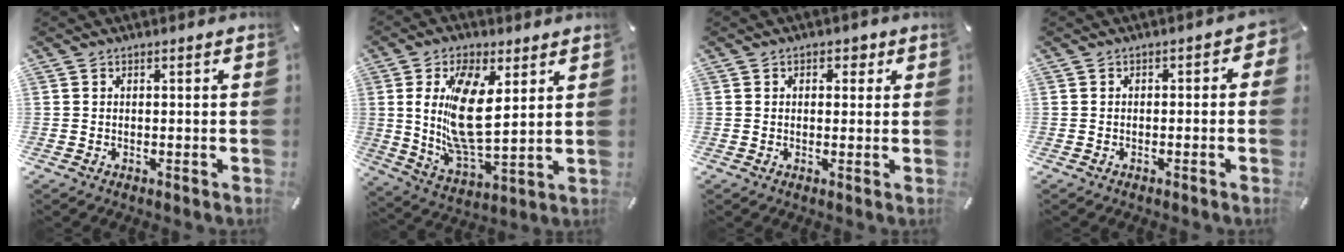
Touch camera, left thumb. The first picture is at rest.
{"total": 15.3, "force": [4.6, 7.9, 12.2], "torque": [-0.246, -0.020, 0.076]}
{"total": 2.4, "force": [0.8, 1.8, 1.3], "torque": [-0.004, -0.003, 0.005]}
{"total": 1.9, "force": [-1.0, 1.1, 1.2], "torque": [-0.022, 0.008, -0.020]}